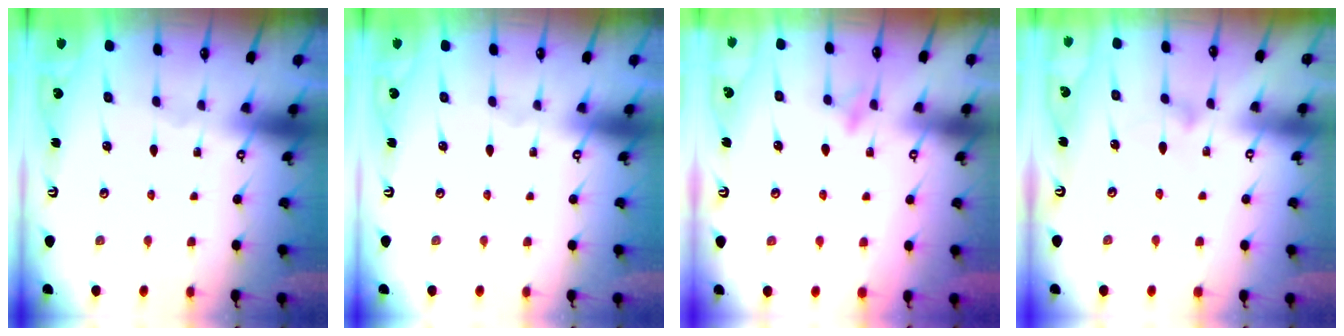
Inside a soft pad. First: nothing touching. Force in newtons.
{"total": 0.0}
{"total": 7.7, "press": 7.6, "slide": 0.8}
{"total": 6.9, "press": 6.9, "slide": 0.4}